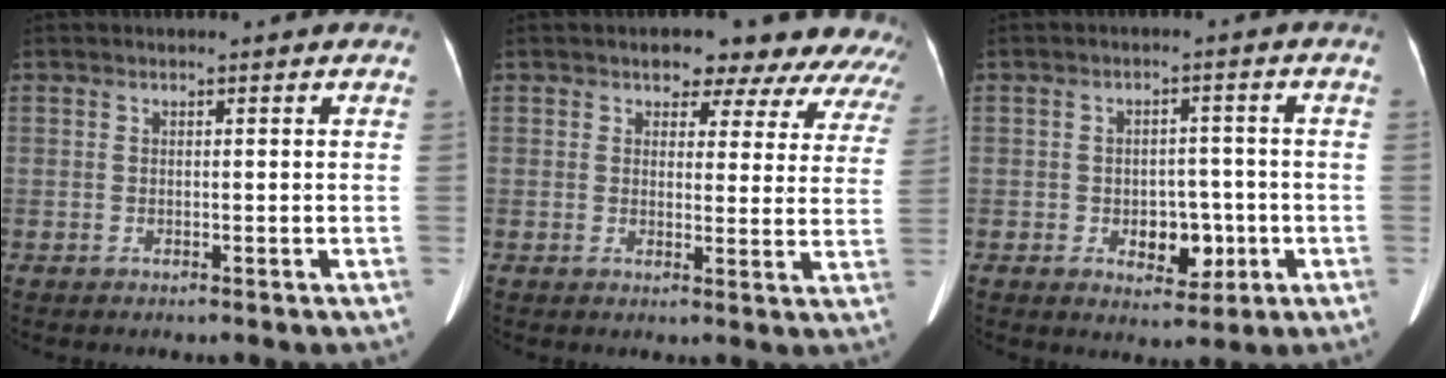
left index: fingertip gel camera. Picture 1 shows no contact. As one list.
[{"total": 12.8, "force": [10.8, 5.5, 3.8], "torque": [-0.001, -0.009, 0.095]}, {"total": 5.6, "force": [-1.5, 3.6, 3.9], "torque": [-0.054, 0.009, -0.011]}]